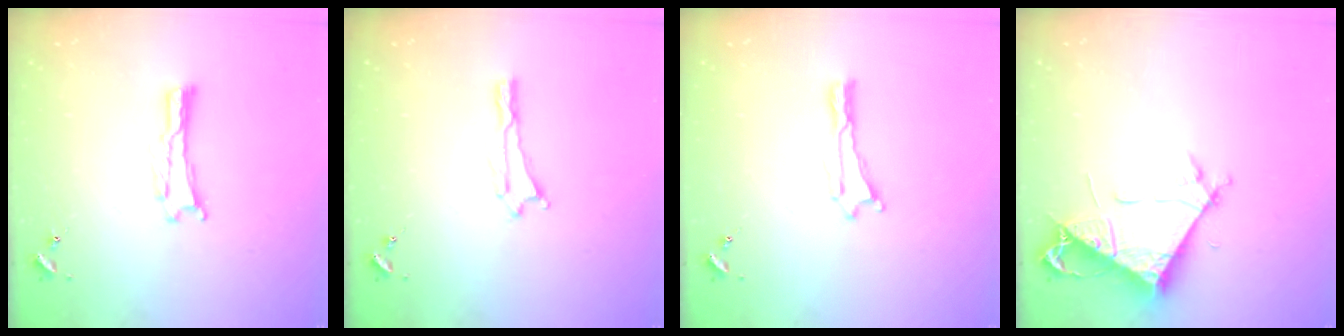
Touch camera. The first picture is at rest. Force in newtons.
{"total": 0.0}
{"total": 0.0}
{"total": 7.5, "press": 7.5, "slide": 0.7}